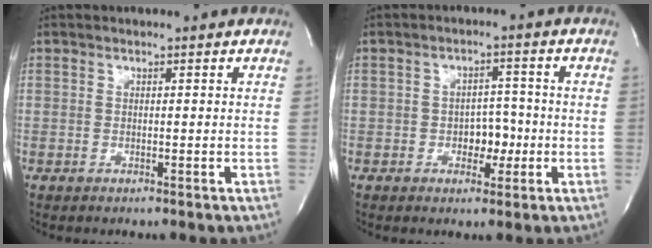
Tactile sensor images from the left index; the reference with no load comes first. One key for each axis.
{"total": 4.1, "fx": -1.2, "fy": 2.7, "fz": 2.9, "tx": -0.037, "ty": 0.006, "tz": -0.016}